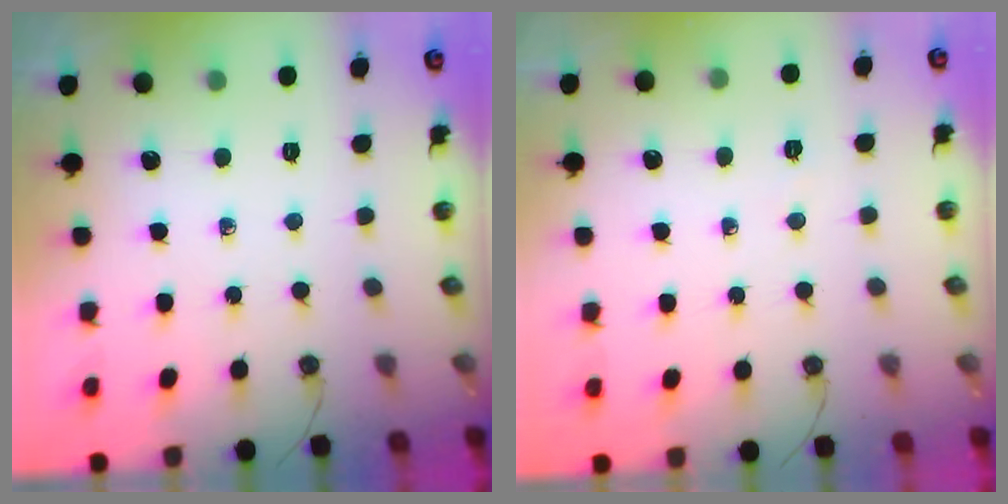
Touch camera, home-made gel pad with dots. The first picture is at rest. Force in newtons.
{"total": 14.0, "press": 3.7, "slide": 13.5}